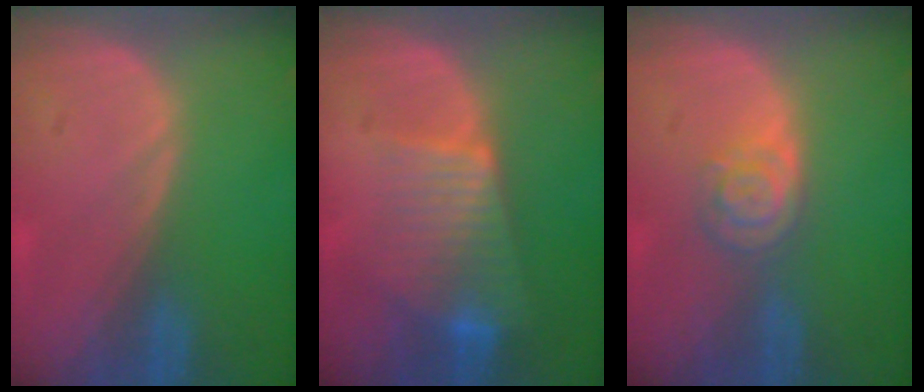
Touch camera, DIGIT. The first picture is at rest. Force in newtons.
{"total": 7.5, "press": 6.6, "slide": 3.6}
{"total": 4.4, "press": 3.9, "slide": 2.0}